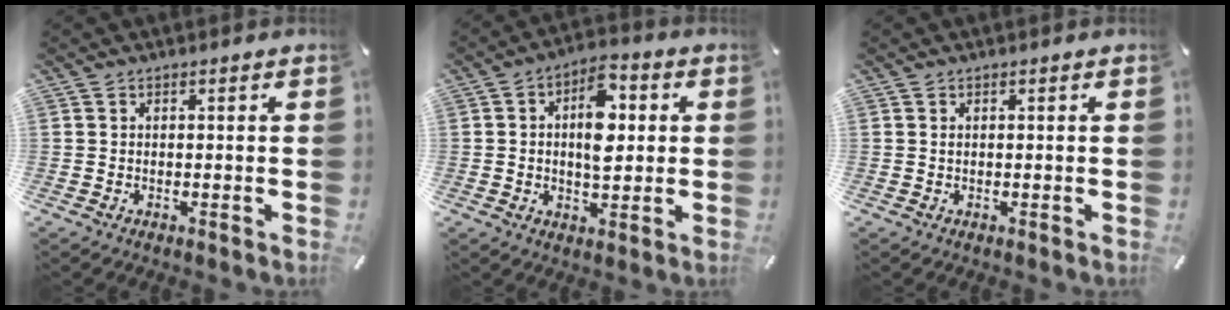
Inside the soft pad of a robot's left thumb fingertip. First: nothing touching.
{"total": 10.6, "force": [1.4, 6.3, 8.4], "torque": [-0.115, -0.003, 0.018]}
{"total": 0.0}